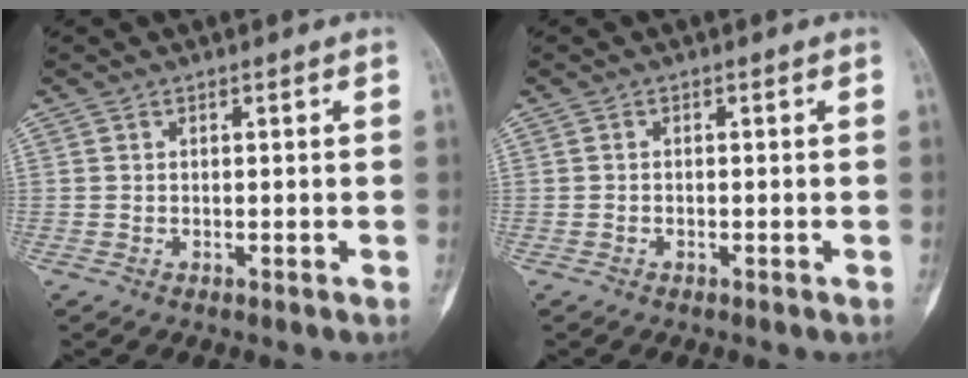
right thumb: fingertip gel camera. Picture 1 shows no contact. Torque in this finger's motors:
{"motor_torque": [0.11, 0.48, -0.13, -0.22, -0.09]}